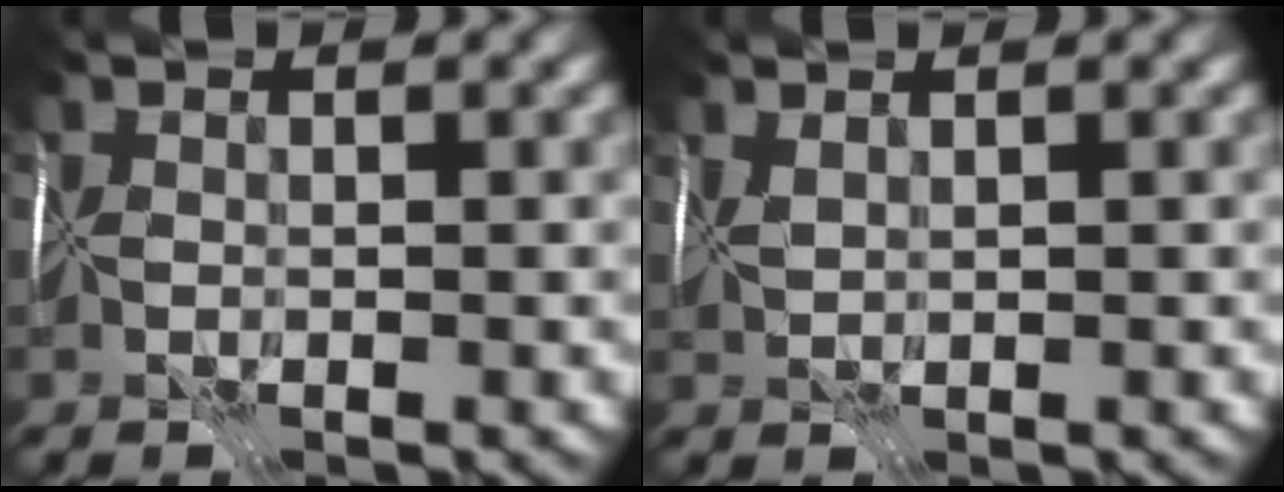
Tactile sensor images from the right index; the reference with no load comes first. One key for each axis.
{"total": 1.0, "fx": 0.7, "fy": 0.3, "fz": 0.7, "tx": -0.022, "ty": 0.004, "tz": 0.018}